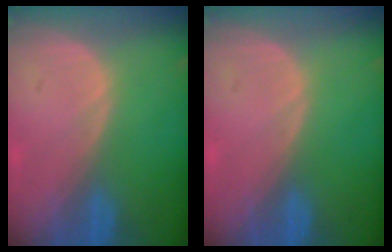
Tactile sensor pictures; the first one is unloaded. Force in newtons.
{"total": 0.0}